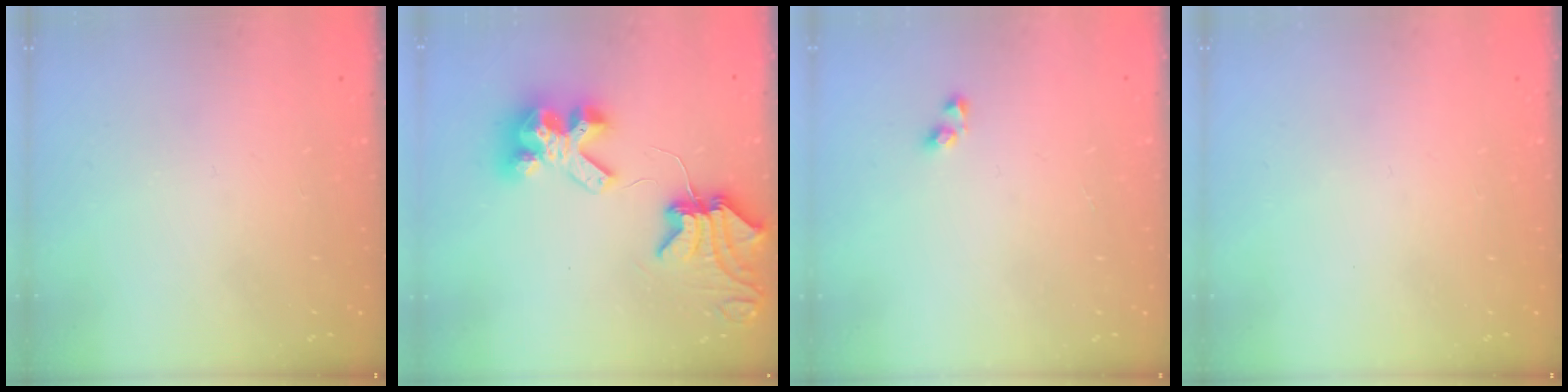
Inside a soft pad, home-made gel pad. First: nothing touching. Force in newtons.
{"total": 10.0, "press": 9.9, "slide": 1.6}
{"total": 2.9, "press": 2.9, "slide": 0.2}
{"total": 0.0}